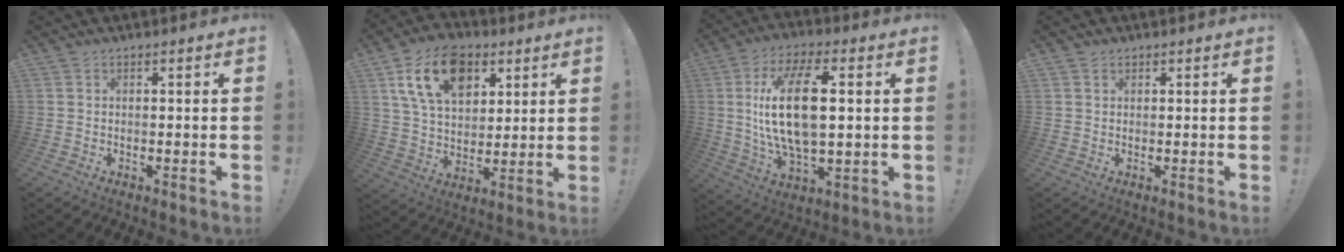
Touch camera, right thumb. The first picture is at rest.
{"total": 18.0, "force": [7.9, 11.8, 11.0], "torque": [-0.178, -0.020, 0.150]}
{"total": 19.5, "force": [2.1, 8.9, 17.2], "torque": [-0.325, -0.002, 0.029]}
{"total": 0.7, "force": [0.6, 0.5, 0.1], "torque": [-0.001, 0.000, 0.011]}